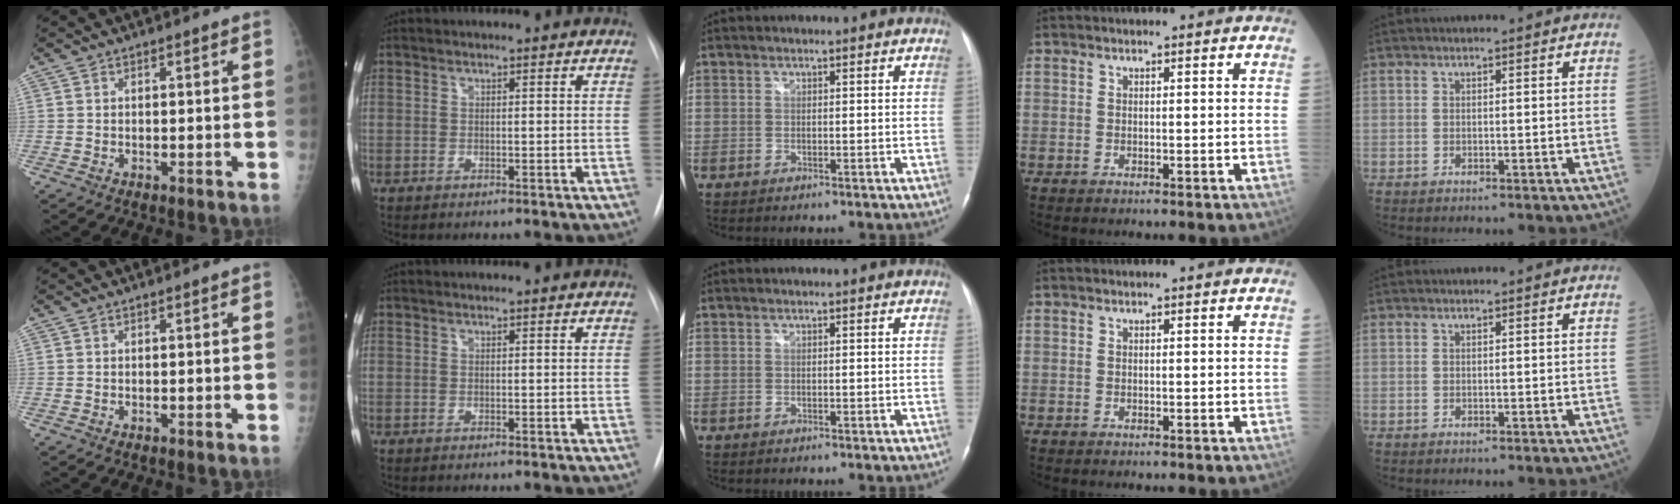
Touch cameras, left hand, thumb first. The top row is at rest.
{}